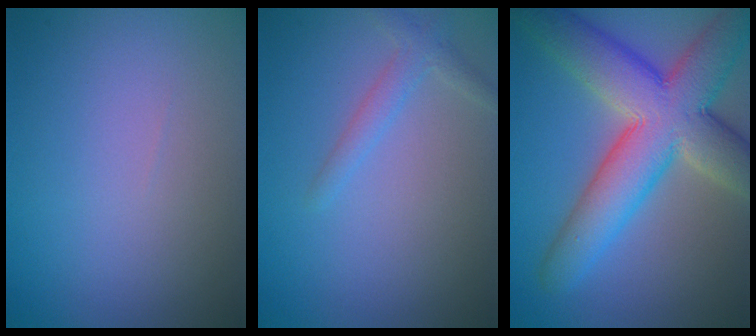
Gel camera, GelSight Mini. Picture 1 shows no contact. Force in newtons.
{"total": 1.6, "press": 1.6, "slide": 0.1}
{"total": 10.9, "press": 10.9, "slide": 0.6}